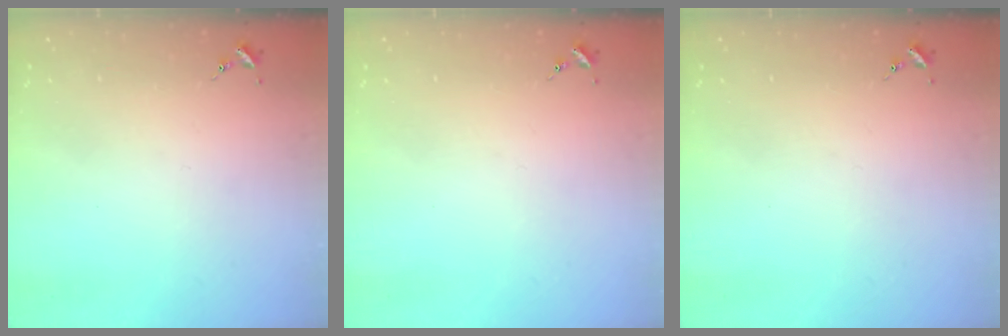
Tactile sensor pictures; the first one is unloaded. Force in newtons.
{"total": 0.0}
{"total": 0.0}